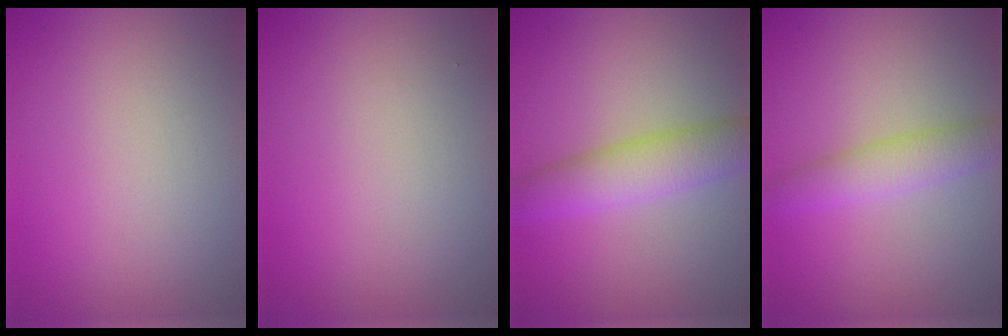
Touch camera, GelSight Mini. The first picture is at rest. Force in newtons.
{"total": 0.0}
{"total": 5.4, "press": 5.4, "slide": 0.2}
{"total": 3.1, "press": 3.1, "slide": 0.1}